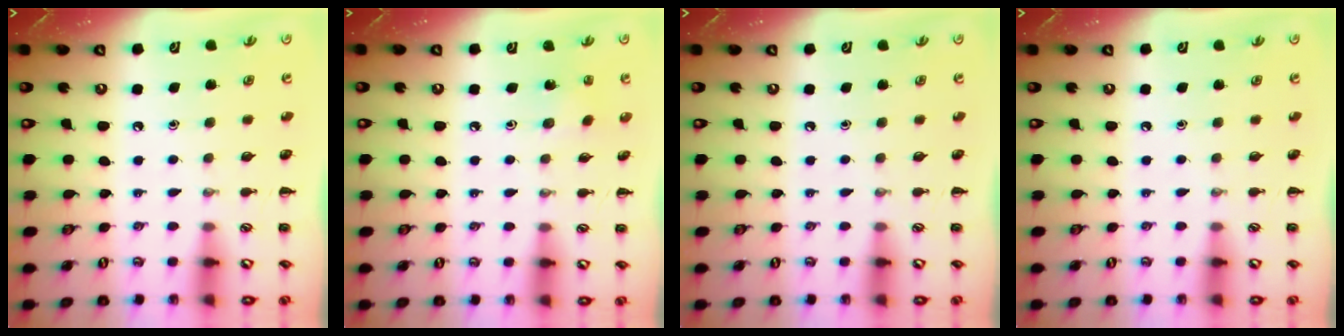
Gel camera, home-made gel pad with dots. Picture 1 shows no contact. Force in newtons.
{"total": 2.5, "press": 2.4, "slide": 0.8}
{"total": 0.0}
{"total": 0.0}